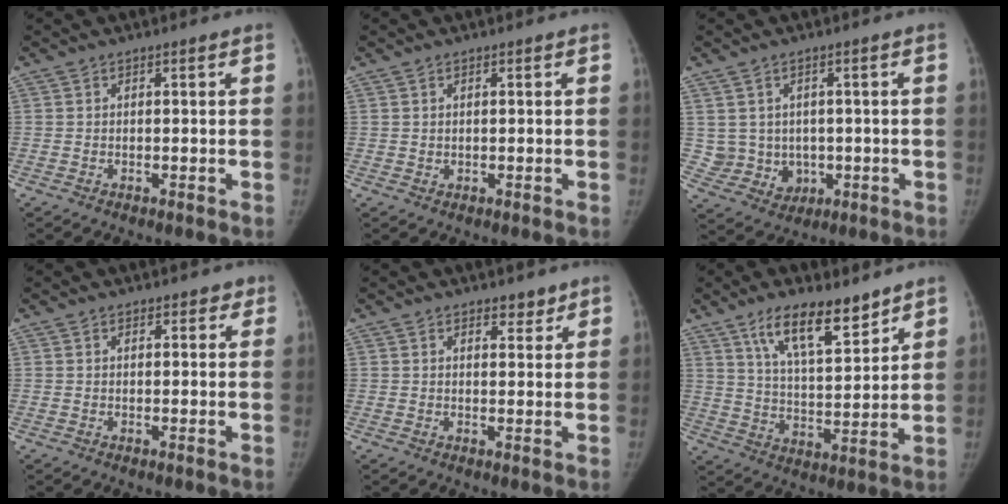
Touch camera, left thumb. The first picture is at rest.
{"total": 0.6, "force": [0.3, 0.4, 0.2], "torque": [0.001, -0.003, 0.005]}
{"total": 6.8, "force": [0.4, 6.4, 2.5], "torque": [-0.015, -0.002, 0.025]}
{"total": 1.8, "force": [1.3, 1.1, 0.7], "torque": [0.011, -0.004, 0.010]}
{"total": 2.6, "force": [2.0, 1.3, 1.1], "torque": [0.000, -0.014, 0.028]}
{"total": 13.2, "force": [9.0, 4.5, 8.5], "torque": [-0.120, -0.054, 0.161]}